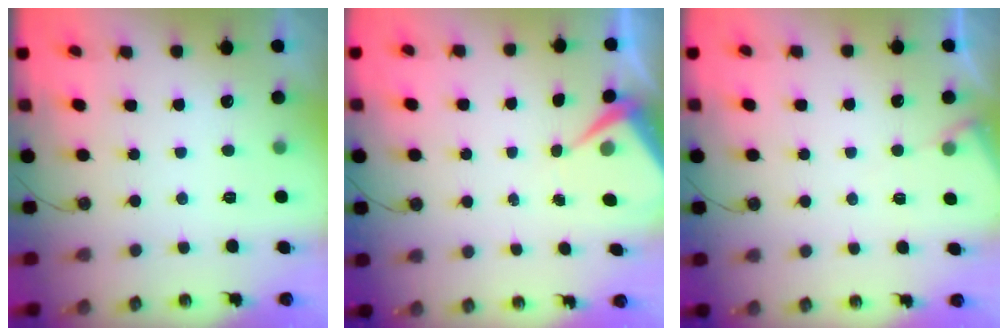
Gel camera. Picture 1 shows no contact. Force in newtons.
{"total": 6.1, "press": 6.0, "slide": 0.9}
{"total": 3.8, "press": 3.8, "slide": 0.6}